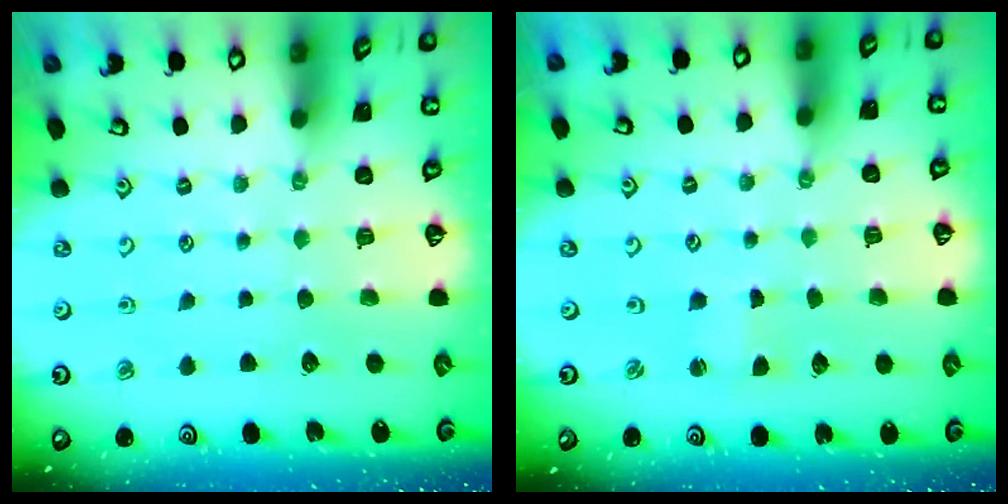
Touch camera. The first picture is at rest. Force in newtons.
{"total": 1.4, "press": 1.4, "slide": 0.2}